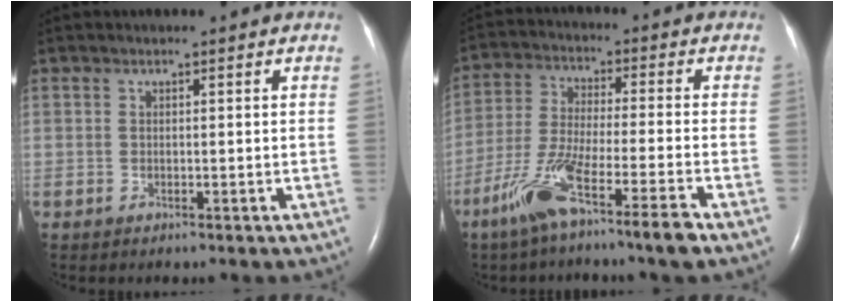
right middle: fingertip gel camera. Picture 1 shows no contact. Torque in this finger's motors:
{"motor_torque": [1.16, -0.98, 0.27, 0.08]}